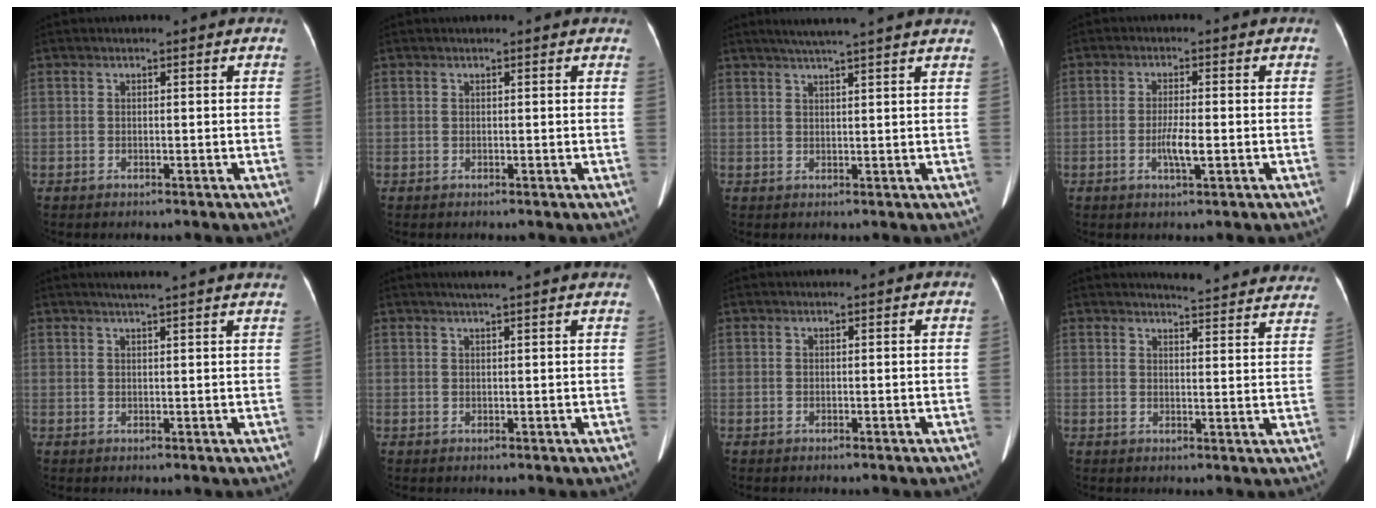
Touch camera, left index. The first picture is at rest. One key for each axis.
{"total": 2.3, "fx": 2.1, "fy": 0.6, "fz": 0.8, "tx": -0.012, "ty": 0.009, "tz": 0.010}
{"total": 10.3, "fx": 8.7, "fy": -0.4, "fz": 5.5, "tx": -0.083, "ty": 0.030, "tz": 0.102}
{"total": 3.6, "fx": -1.0, "fy": 0.4, "fz": 3.5, "tx": -0.069, "ty": -0.003, "tz": -0.017}
{"total": 8.8, "fx": 7.7, "fy": 0.0, "fz": 4.3, "tx": -0.059, "ty": 0.022, "tz": 0.081}
{"total": 6.0, "fx": 5.1, "fy": -0.2, "fz": 3.1, "tx": -0.047, "ty": 0.025, "tz": 0.061}
{"total": 0.0}
{"total": 17.3, "fx": 16.7, "fy": 2.0, "fz": 4.1, "tx": -0.033, "ty": -0.052, "tz": 0.175}